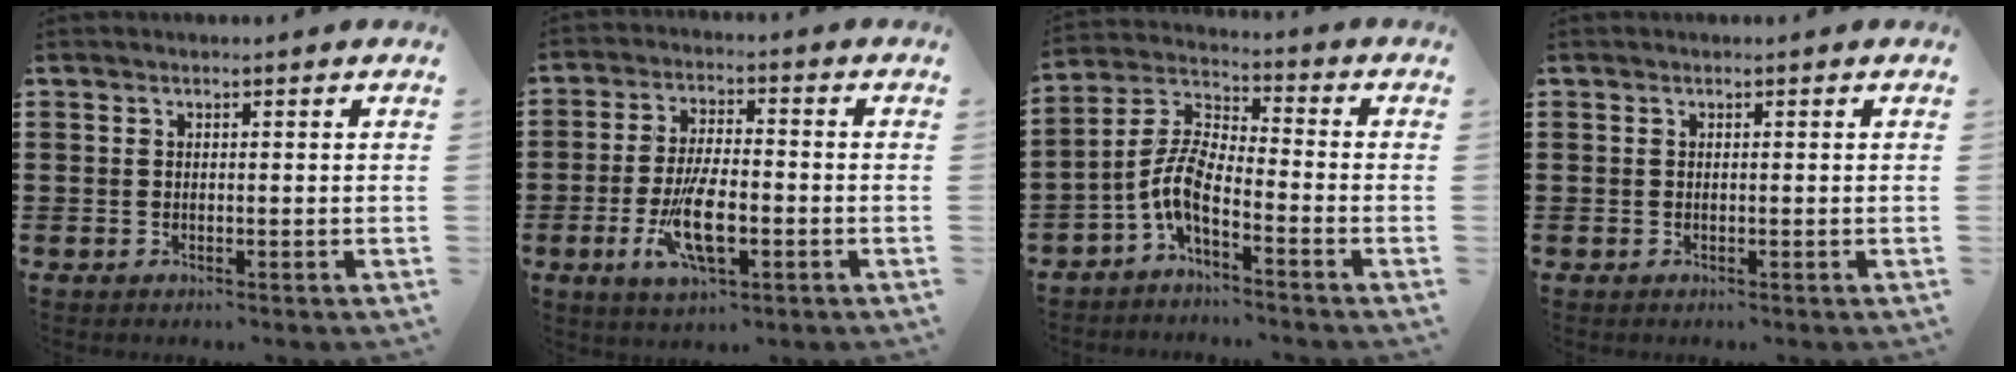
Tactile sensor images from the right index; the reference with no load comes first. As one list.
[{"total": 9.5, "force": [-2.9, 3.5, 8.3], "torque": [-0.180, -0.017, -0.052]}, {"total": 6.5, "force": [-3.7, 2.0, 5.0], "torque": [-0.127, -0.017, -0.079]}, {"total": 0.0}]